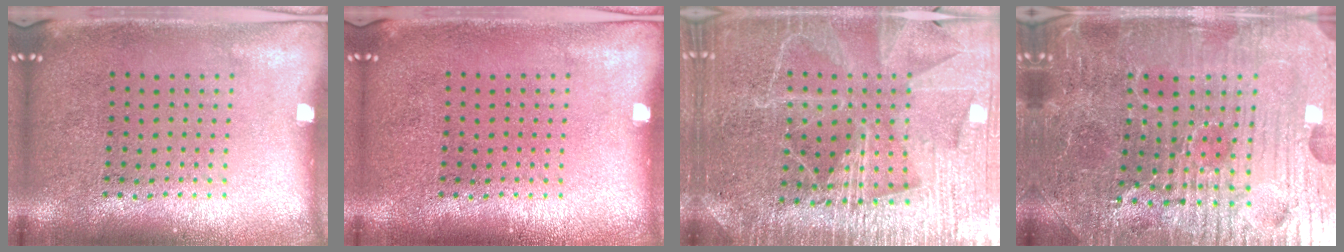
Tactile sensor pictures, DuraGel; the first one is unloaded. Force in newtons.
{"total": 0.0}
{"total": 4.5, "press": 4.2, "slide": 1.7}
{"total": 5.2, "press": 5.0, "slide": 1.4}